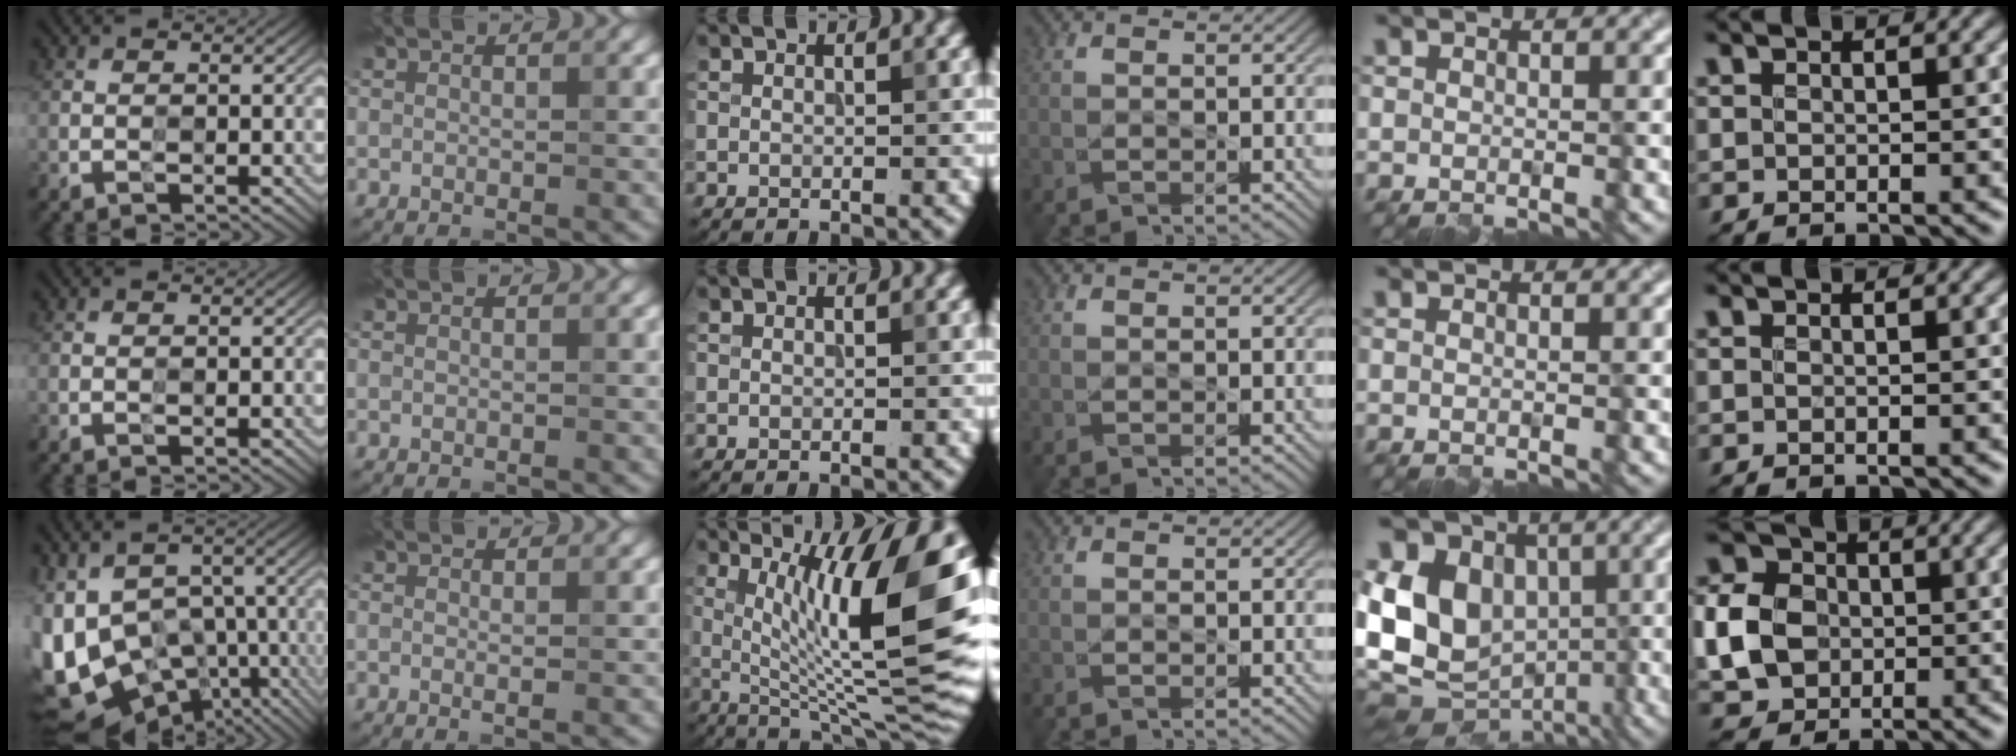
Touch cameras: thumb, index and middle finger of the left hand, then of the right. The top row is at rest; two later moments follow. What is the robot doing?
{"motion": "wipe", "object": "plastic plate"}